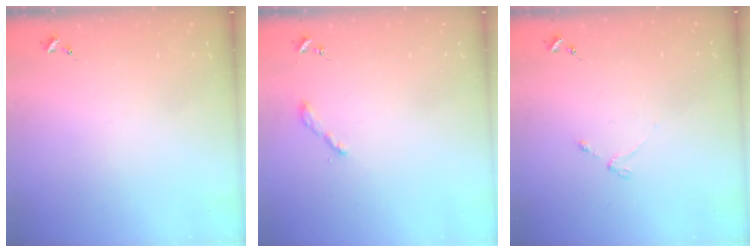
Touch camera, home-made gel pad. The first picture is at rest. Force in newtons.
{"total": 2.2, "press": 2.2, "slide": 0.2}
{"total": 3.0, "press": 2.9, "slide": 0.5}